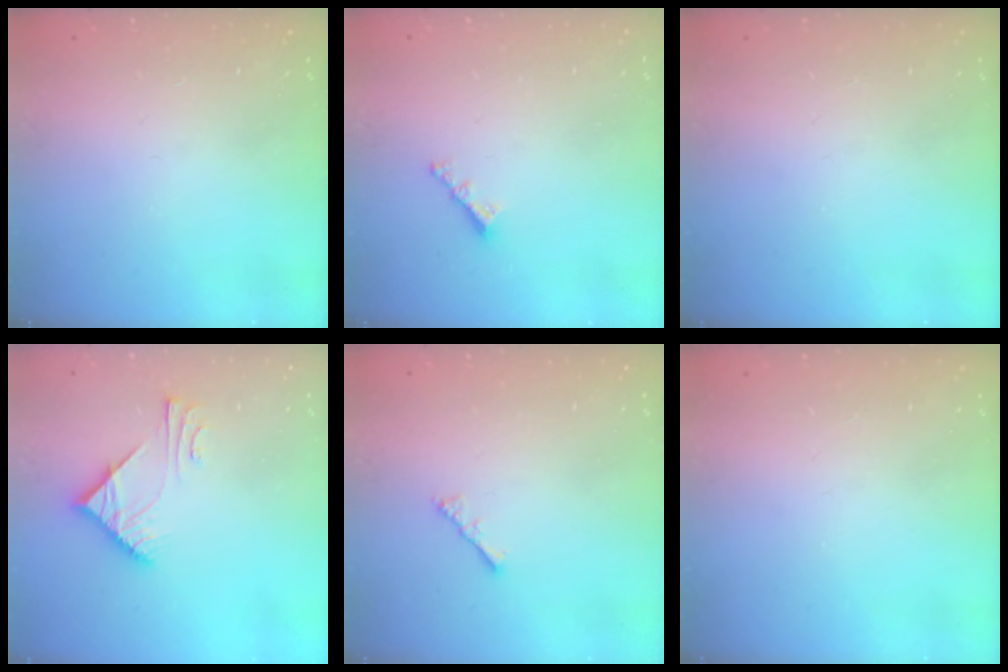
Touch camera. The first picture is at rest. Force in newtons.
{"total": 3.0, "press": 2.9, "slide": 0.4}
{"total": 0.0}
{"total": 7.2, "press": 7.1, "slide": 0.5}
{"total": 2.1, "press": 2.0, "slide": 0.4}
{"total": 0.0}